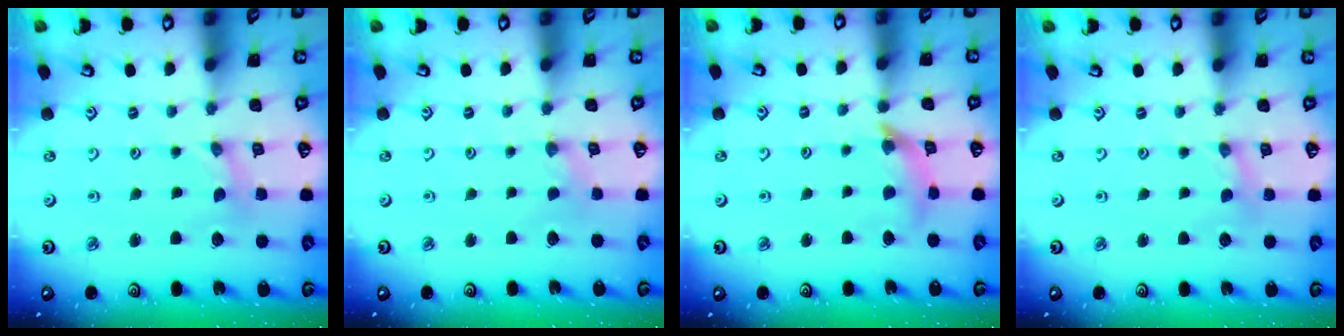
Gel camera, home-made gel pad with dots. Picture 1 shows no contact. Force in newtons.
{"total": 0.0}
{"total": 10.2, "press": 10.1, "slide": 1.3}
{"total": 0.6, "press": 0.5, "slide": 0.1}